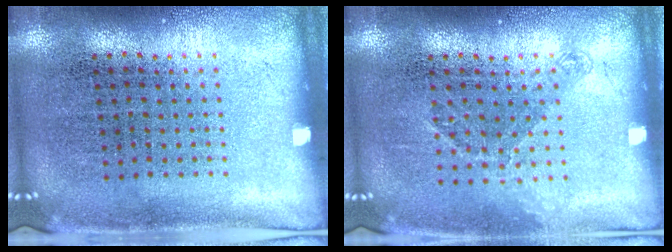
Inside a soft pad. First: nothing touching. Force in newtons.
{"total": 1.1, "press": 0.9, "slide": 0.6}